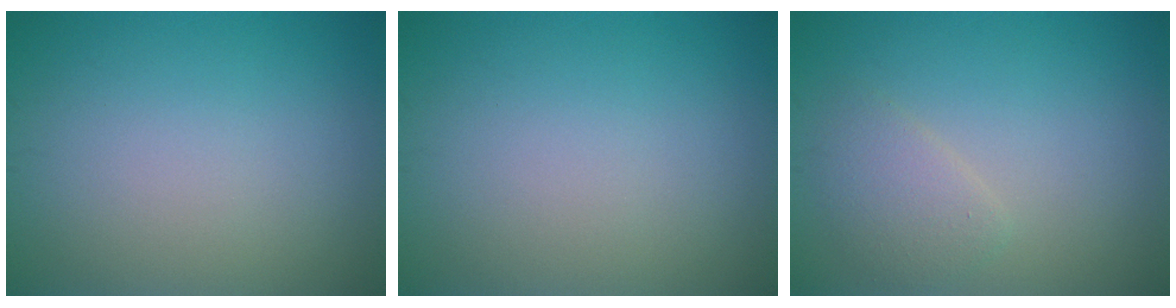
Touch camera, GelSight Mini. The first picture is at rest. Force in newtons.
{"total": 0.0}
{"total": 2.1, "press": 2.1, "slide": 0.1}